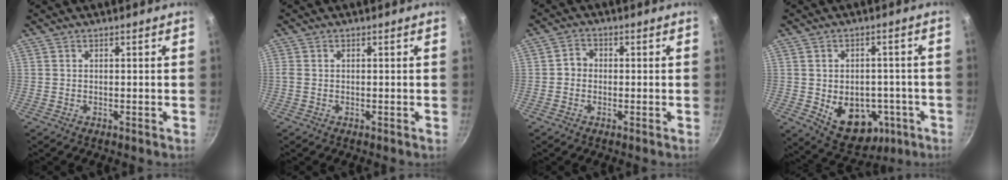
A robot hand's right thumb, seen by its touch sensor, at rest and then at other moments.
{"total": 0.9, "force": [-0.1, 0.6, 0.6], "torque": [-0.019, 0.002, 0.001]}
{"total": 2.6, "force": [-0.4, 2.3, 1.2], "torque": [-0.006, 0.010, -0.014]}
{"total": 12.9, "force": [-4.3, 8.9, 8.3], "torque": [-0.094, 0.017, -0.044]}